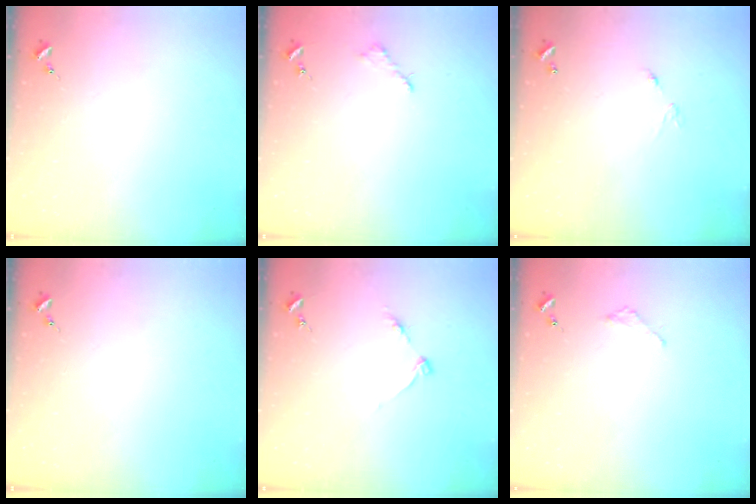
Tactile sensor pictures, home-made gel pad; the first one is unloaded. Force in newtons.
{"total": 2.6, "press": 2.5, "slide": 0.3}
{"total": 4.8, "press": 4.8, "slide": 0.3}
{"total": 0.0}
{"total": 4.6, "press": 4.6, "slide": 0.5}
{"total": 1.8, "press": 1.8, "slide": 0.2}